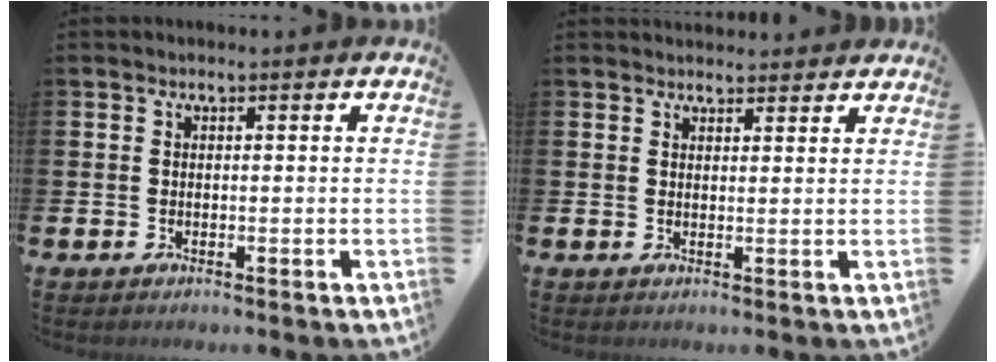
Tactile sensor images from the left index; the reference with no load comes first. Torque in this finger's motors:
{"motor_torque": [0.28, -0.43, 0.04, 0.03]}